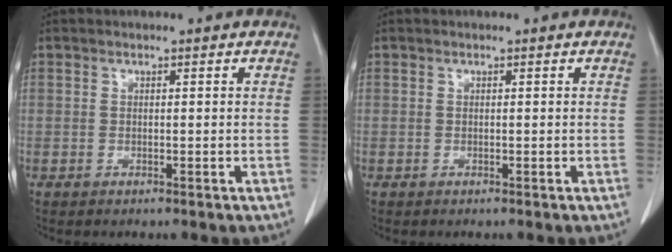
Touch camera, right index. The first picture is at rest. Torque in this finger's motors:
{"motor_torque": [0.00, 0.00, 0.00, 0.00]}